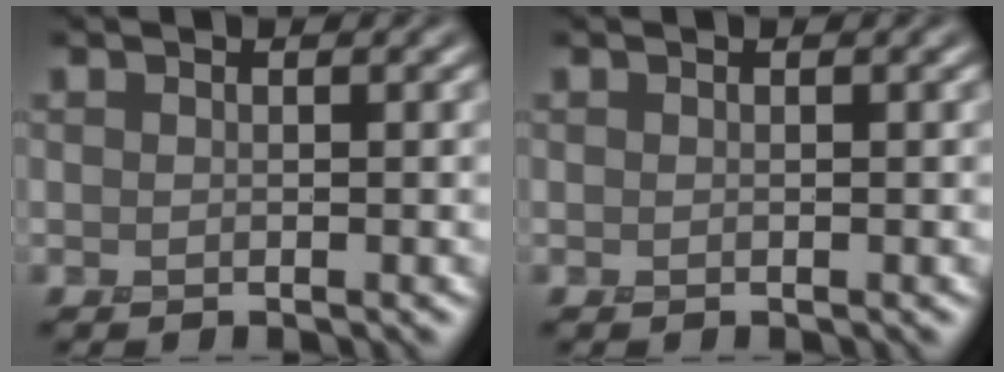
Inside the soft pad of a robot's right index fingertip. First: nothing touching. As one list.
[{"total": 0.0}]